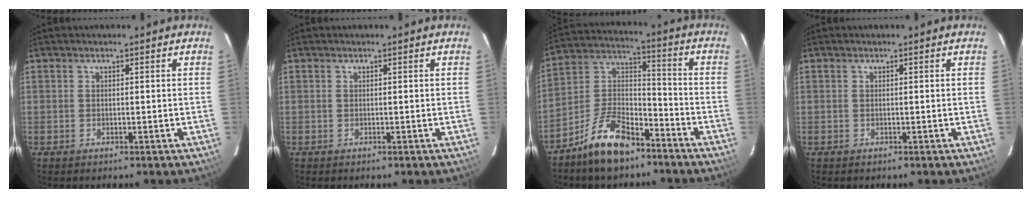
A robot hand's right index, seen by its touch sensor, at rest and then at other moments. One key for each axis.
{"total": 0.0}
{"total": 13.0, "fx": -9.0, "fy": 5.7, "fz": 7.5, "tx": -0.155, "ty": 0.031, "tz": -0.164}
{"total": 0.0}